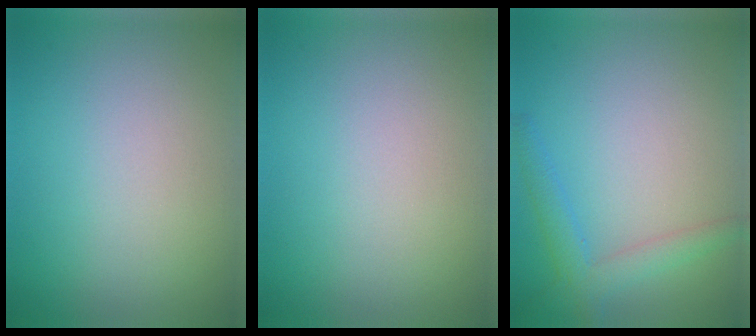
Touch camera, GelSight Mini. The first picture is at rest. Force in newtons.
{"total": 0.0}
{"total": 2.9, "press": 2.9, "slide": 0.1}